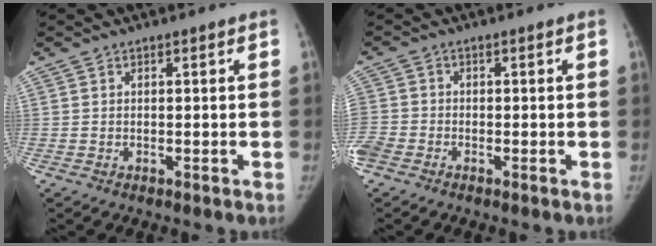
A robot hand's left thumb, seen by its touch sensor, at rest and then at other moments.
{"total": 5.4, "force": [-2.3, 4.3, 2.3], "torque": [-0.072, 0.004, -0.046]}